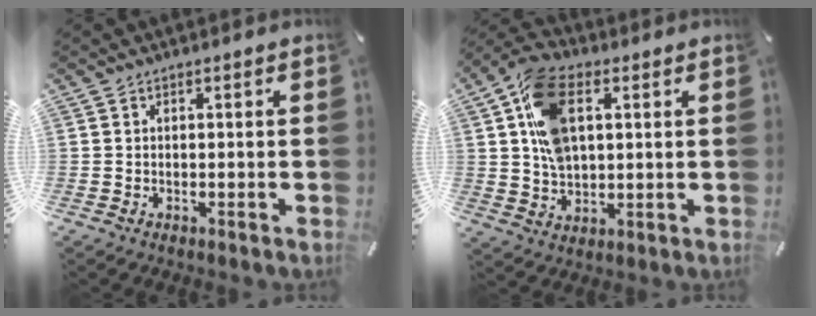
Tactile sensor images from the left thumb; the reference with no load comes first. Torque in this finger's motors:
{"motor_torque": [1.72, 2.73, 1.46, -1.24, 0.60]}